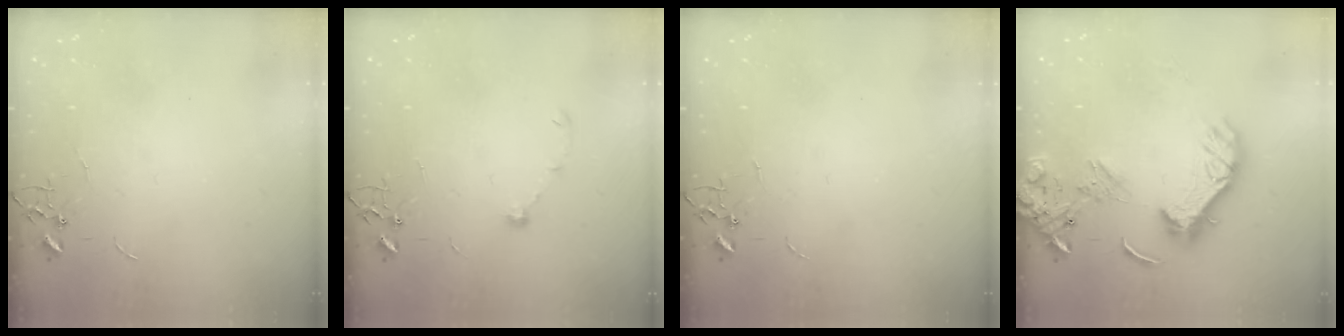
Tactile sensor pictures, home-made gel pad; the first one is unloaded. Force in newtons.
{"total": 5.4, "press": 5.3, "slide": 0.9}
{"total": 0.0}
{"total": 15.8, "press": 15.6, "slide": 2.3}